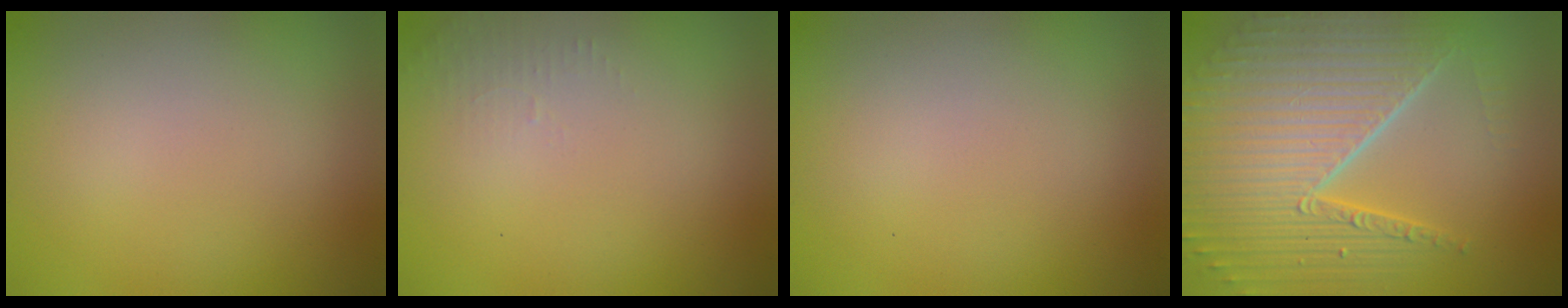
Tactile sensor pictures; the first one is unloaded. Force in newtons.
{"total": 1.0, "press": 0.9, "slide": 0.3}
{"total": 0.0}
{"total": 9.5, "press": 6.0, "slide": 7.4}